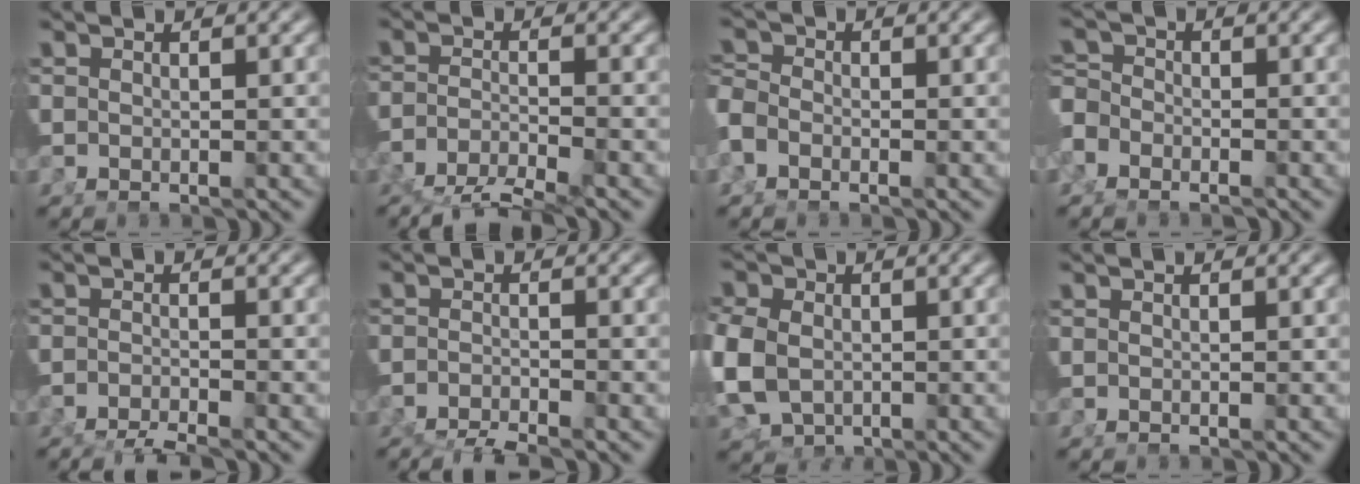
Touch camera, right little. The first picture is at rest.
{"total": 5.5, "force": [-4.6, 1.5, 2.7], "torque": [-0.044, -0.021, -0.065]}
{"total": 1.6, "force": [-0.9, 0.8, 1.0], "torque": [-0.026, -0.009, -0.013]}
{"total": 2.2, "force": [-1.2, 1.5, 0.9], "torque": [-0.016, -0.010, -0.021]}
{"total": 2.7, "force": [-2.5, 0.4, 0.9], "torque": [-0.013, -0.006, -0.043]}
{"total": 3.2, "force": [-2.8, 1.2, 1.0], "torque": [-0.017, -0.005, -0.049]}
{"total": 5.0, "force": [-0.9, 4.1, 2.8], "torque": [-0.076, -0.029, 0.002]}
{"total": 0.0}